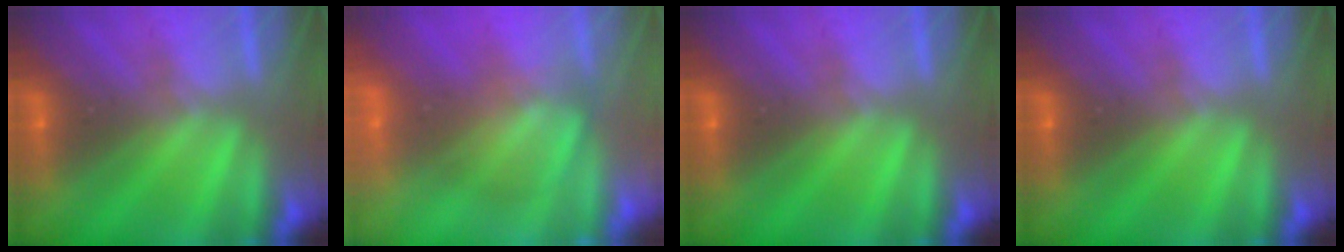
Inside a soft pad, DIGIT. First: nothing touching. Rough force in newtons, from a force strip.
{"total": 3.4}
{"total": 0.0}
{"total": 0.0}